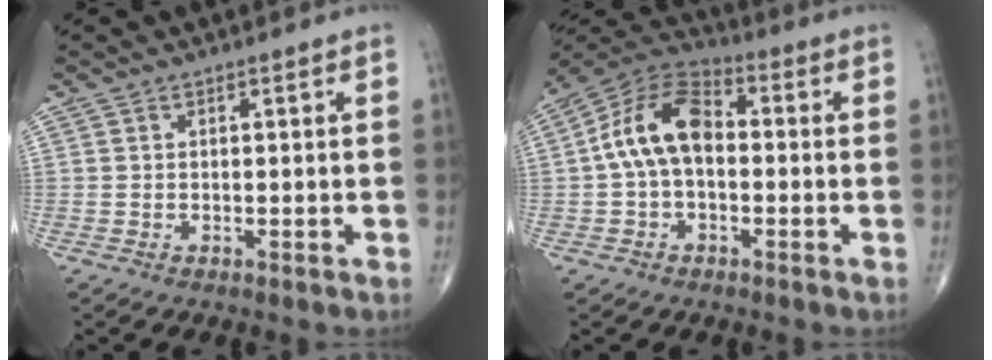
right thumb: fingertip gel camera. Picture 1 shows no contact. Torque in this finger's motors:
{"motor_torque": [1.61, 1.85, 0.44, -0.44, 0.17]}